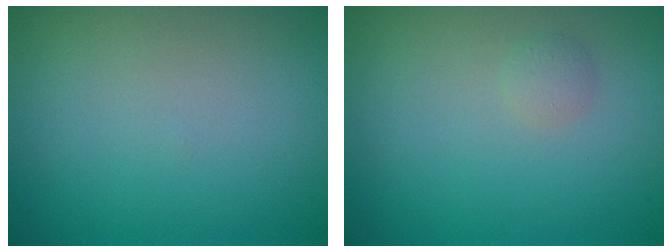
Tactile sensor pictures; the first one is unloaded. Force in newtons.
{"total": 0.7, "press": 0.7, "slide": 0.0}